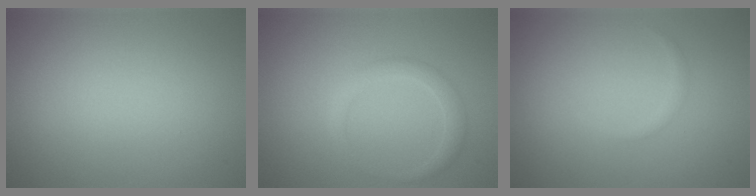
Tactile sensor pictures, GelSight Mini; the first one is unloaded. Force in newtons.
{"total": 1.7, "press": 1.7, "slide": 0.1}
{"total": 0.6, "press": 0.6, "slide": 0.1}